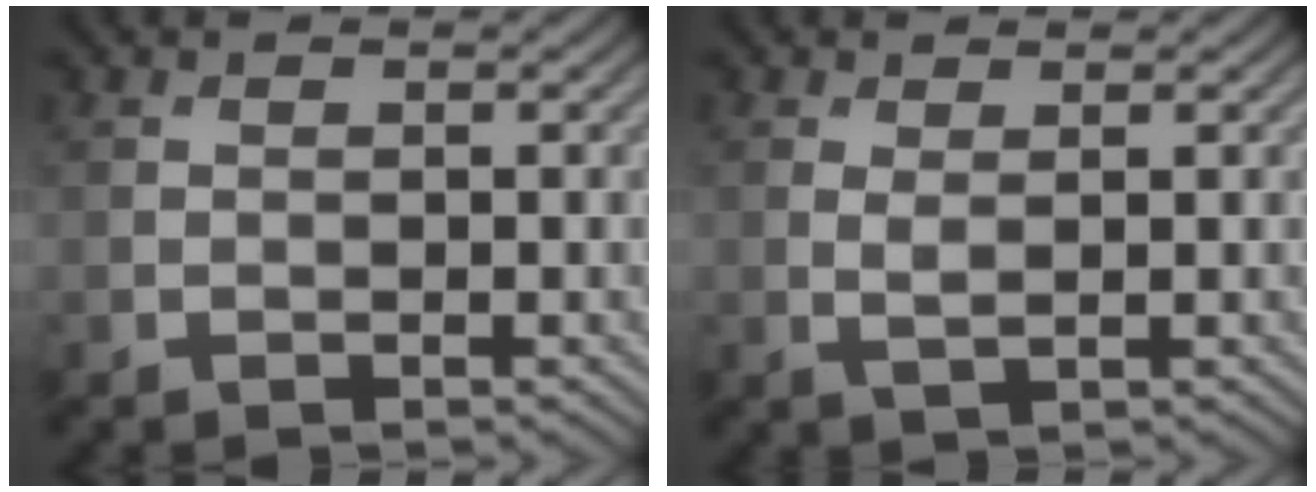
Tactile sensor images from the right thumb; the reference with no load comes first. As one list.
[{"total": 1.4, "force": [0.6, 0.3, 1.2], "torque": [-0.030, 0.000, 0.012]}]